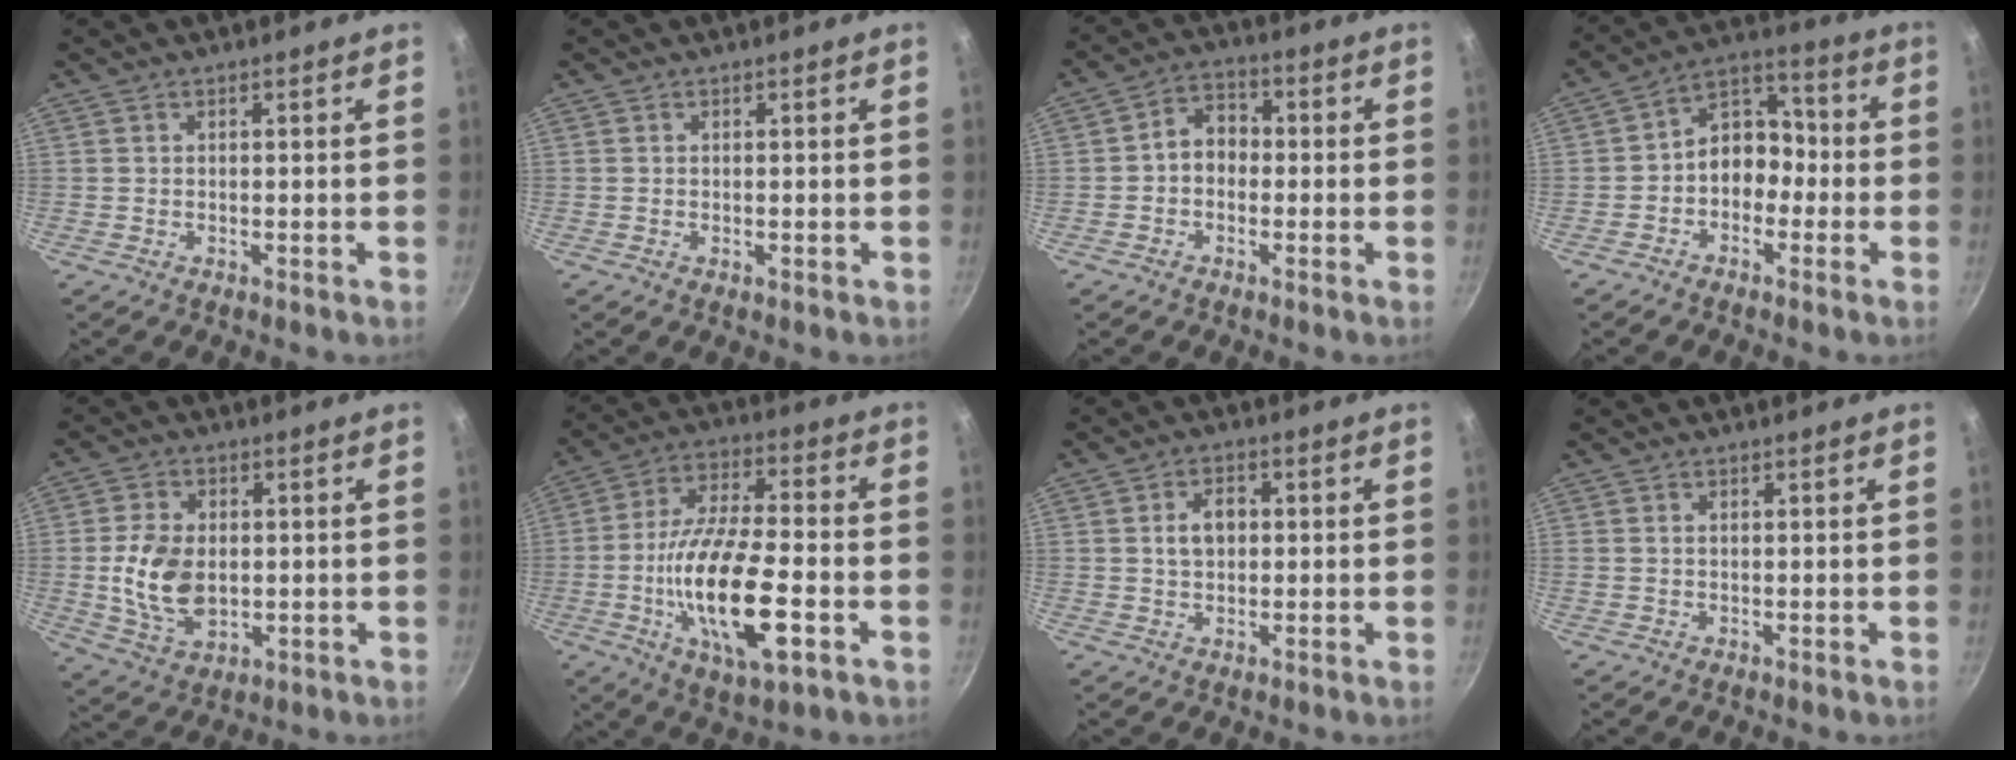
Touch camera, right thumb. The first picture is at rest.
{"total": 0.0}
{"total": 5.7, "force": [-0.7, 4.5, 3.5], "torque": [-0.031, 0.024, -0.026]}
{"total": 9.2, "force": [-2.0, 7.1, 5.4], "torque": [-0.032, 0.053, -0.052]}
{"total": 11.4, "force": [-0.1, 7.5, 8.5], "torque": [-0.152, -0.006, 0.003]}
{"total": 19.7, "force": [-5.2, 7.1, 17.6], "torque": [-0.324, 0.016, -0.096]}
{"total": 5.0, "force": [0.5, 3.5, 3.5], "torque": [-0.040, 0.011, 0.007]}
{"total": 0.6, "force": [0.1, 0.5, 0.4], "torque": [-0.006, 0.003, 0.002]}